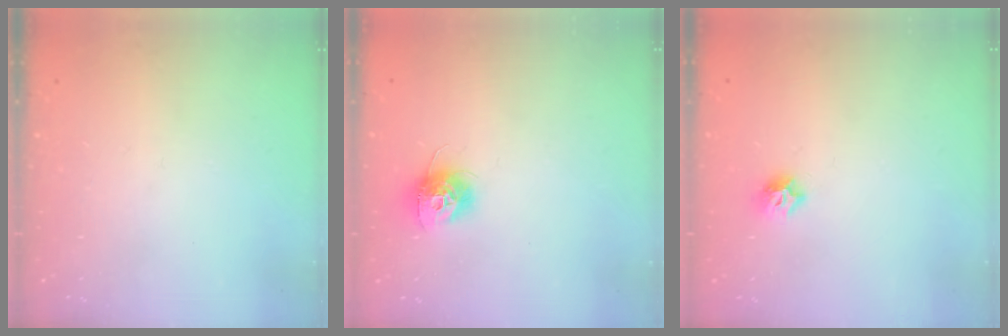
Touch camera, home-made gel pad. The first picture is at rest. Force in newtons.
{"total": 10.2, "press": 10.2, "slide": 0.4}
{"total": 6.7, "press": 6.6, "slide": 1.1}